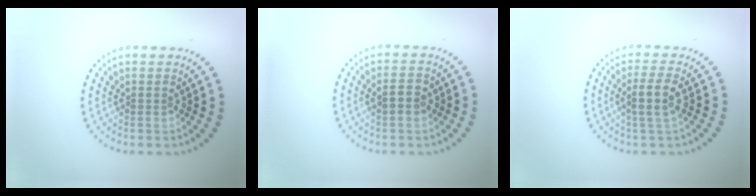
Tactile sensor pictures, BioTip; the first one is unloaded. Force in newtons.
{"total": 1.3, "press": 1.3, "slide": 0.1}
{"total": 2.5, "press": 2.2, "slide": 1.2}